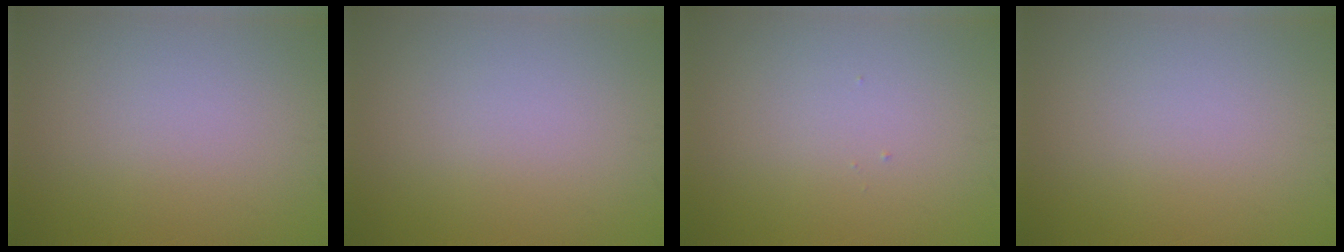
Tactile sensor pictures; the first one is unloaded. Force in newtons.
{"total": 0.0}
{"total": 0.0}
{"total": 0.0}